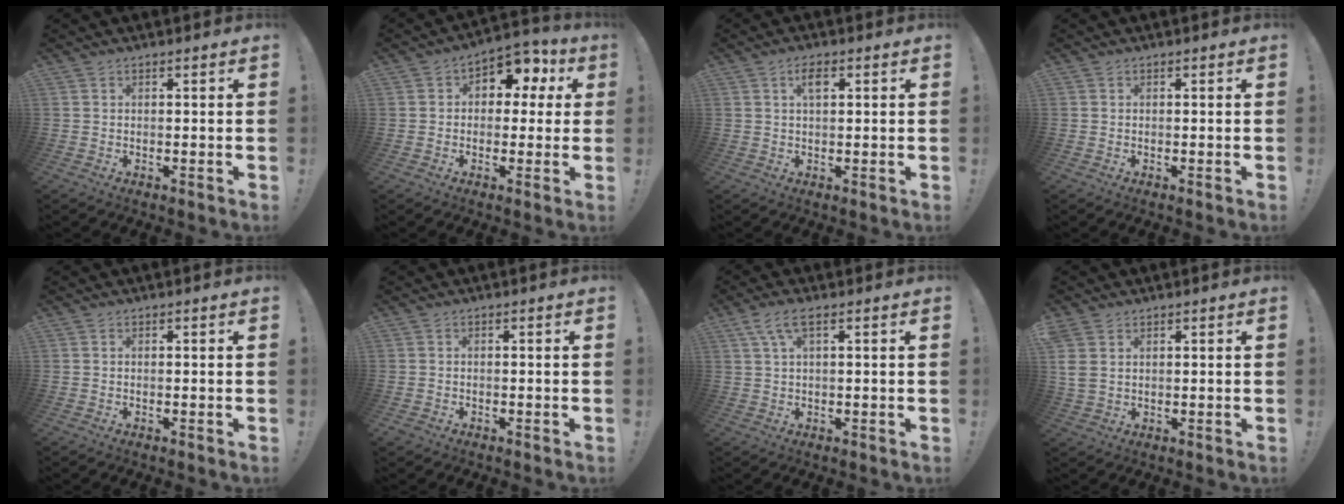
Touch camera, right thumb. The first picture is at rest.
{"total": 7.6, "force": [2.6, 6.0, 3.9], "torque": [-0.042, -0.015, 0.049]}
{"total": 3.6, "force": [1.5, 1.6, 2.9], "torque": [-0.048, 0.003, 0.021]}
{"total": 0.0}
{"total": 0.0}
{"total": 1.1, "force": [-0.7, 0.8, 0.2], "torque": [-0.005, 0.002, -0.012]}
{"total": 4.9, "force": [2.0, 1.3, 4.3], "torque": [-0.080, 0.001, 0.036]}
{"total": 5.0, "force": [2.0, 3.4, 3.0], "torque": [-0.058, -0.002, 0.042]}